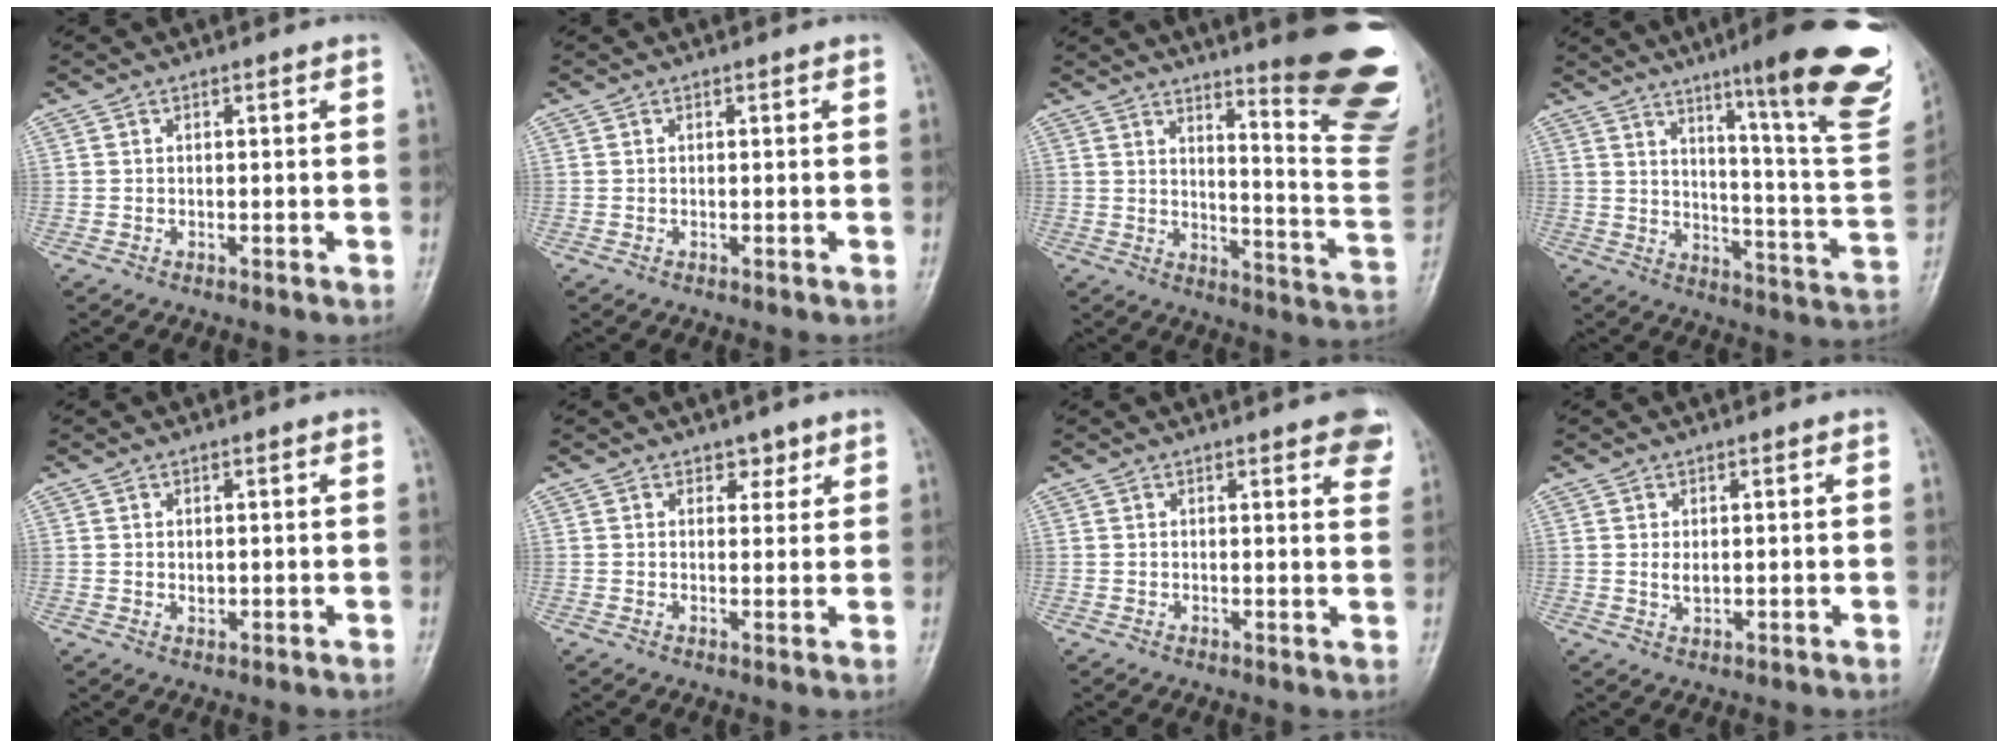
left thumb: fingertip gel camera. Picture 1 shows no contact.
{"total": 0.0}
{"total": 23.1, "force": [14.5, 3.9, 17.5], "torque": [-0.189, -0.111, 0.185]}
{"total": 24.8, "force": [14.6, 2.8, 19.9], "torque": [-0.241, -0.074, 0.202]}
{"total": 1.2, "force": [0.3, 0.8, 0.8], "torque": [-0.009, -0.004, 0.007]}
{"total": 2.5, "force": [1.8, 1.6, 0.9], "torque": [0.009, -0.010, 0.023]}
{"total": 6.8, "force": [4.7, 1.9, 4.6], "torque": [-0.037, -0.014, 0.047]}
{"total": 1.8, "force": [0.5, 1.0, 1.4], "torque": [-0.021, -0.006, 0.012]}